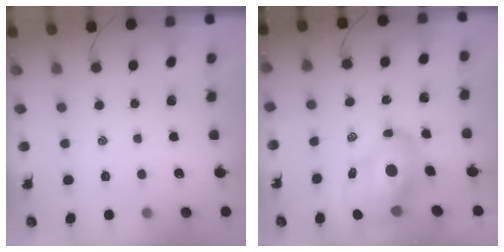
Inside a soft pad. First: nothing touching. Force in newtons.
{"total": 13.8, "press": 13.2, "slide": 3.9}